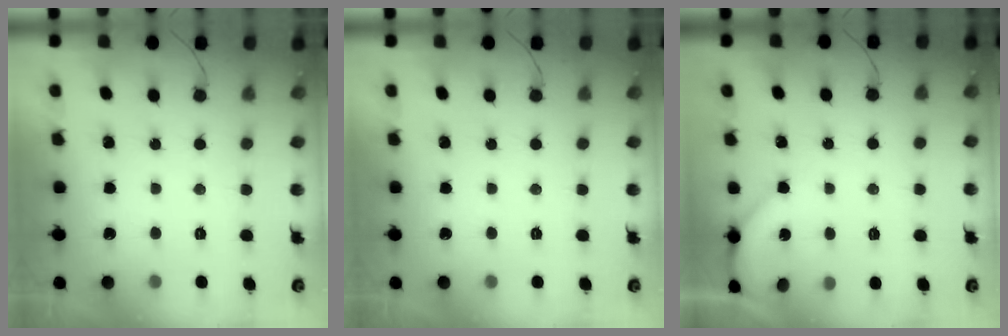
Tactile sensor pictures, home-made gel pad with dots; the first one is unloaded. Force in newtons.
{"total": 0.0}
{"total": 2.3, "press": 2.2, "slide": 0.4}